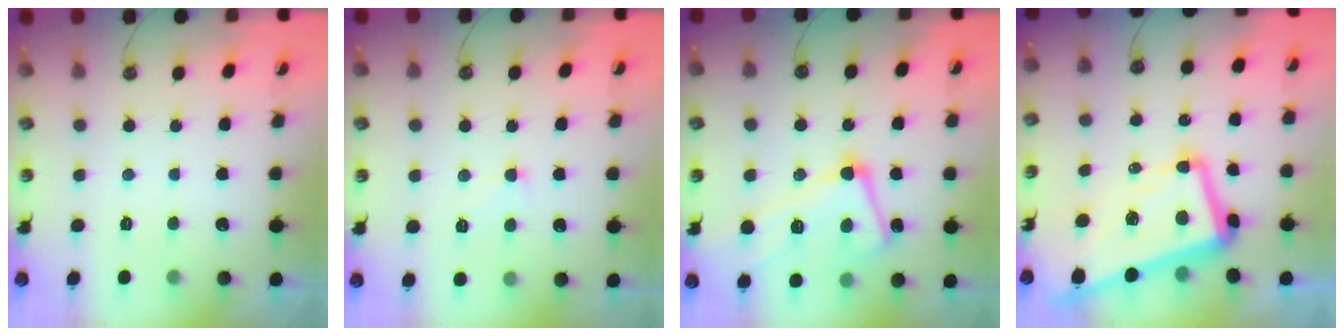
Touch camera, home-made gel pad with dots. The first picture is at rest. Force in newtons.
{"total": 1.6, "press": 1.5, "slide": 0.5}
{"total": 8.4, "press": 8.2, "slide": 1.6}
{"total": 12.6, "press": 12.4, "slide": 2.4}